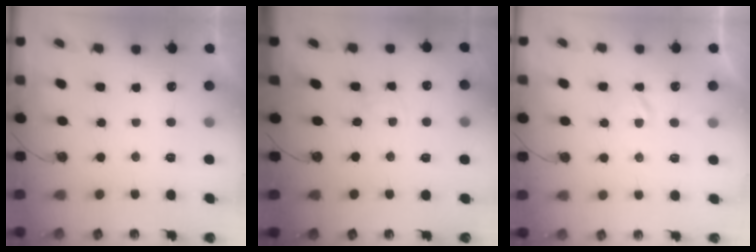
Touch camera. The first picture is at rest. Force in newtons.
{"total": 3.7, "press": 3.7, "slide": 0.3}
{"total": 3.9, "press": 3.9, "slide": 0.6}